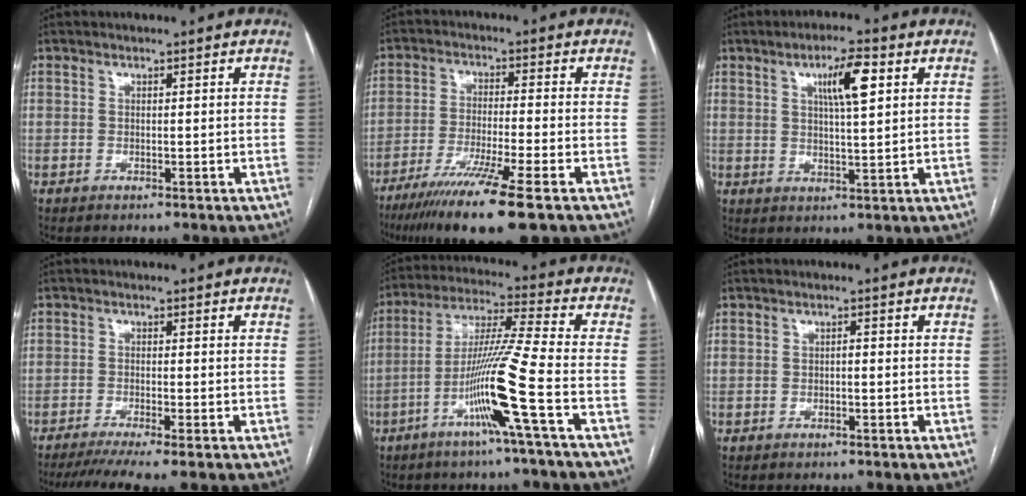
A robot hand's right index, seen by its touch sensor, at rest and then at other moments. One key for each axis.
{"total": 12.7, "fx": -8.3, "fy": -0.8, "fz": 9.5, "tx": -0.171, "ty": -0.036, "tz": -0.138}
{"total": 6.9, "fx": 2.7, "fy": 1.0, "fz": 6.3, "tx": -0.109, "ty": 0.007, "tz": 0.044}
{"total": 6.6, "fx": -5.1, "fy": -0.6, "fz": 4.1, "tx": -0.062, "ty": -0.013, "tz": -0.082}
{"total": 12.4, "fx": -4.9, "fy": -2.3, "fz": 11.2, "tx": -0.214, "ty": -0.004, "tz": -0.097}
{"total": 0.7, "fx": -0.2, "fy": 0.3, "fz": 0.6, "tx": -0.009, "ty": 0.003, "tz": -0.004}